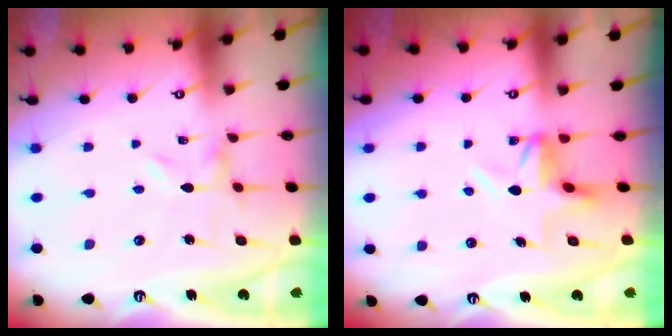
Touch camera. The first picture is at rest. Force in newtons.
{"total": 4.7, "press": 4.7, "slide": 0.4}